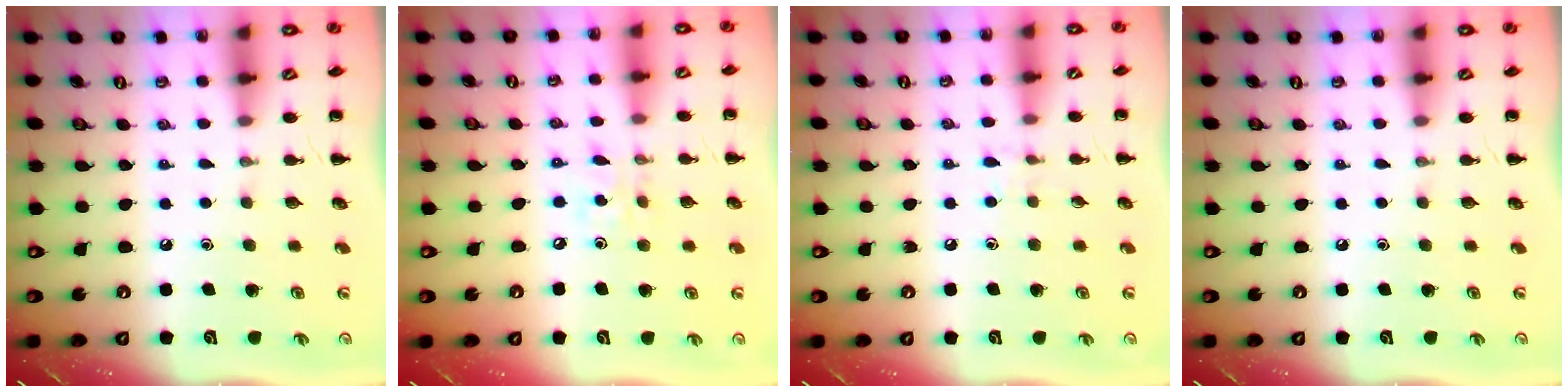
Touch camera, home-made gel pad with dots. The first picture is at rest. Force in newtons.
{"total": 4.6, "press": 4.4, "slide": 1.1}
{"total": 5.4, "press": 5.0, "slide": 2.1}
{"total": 0.0}